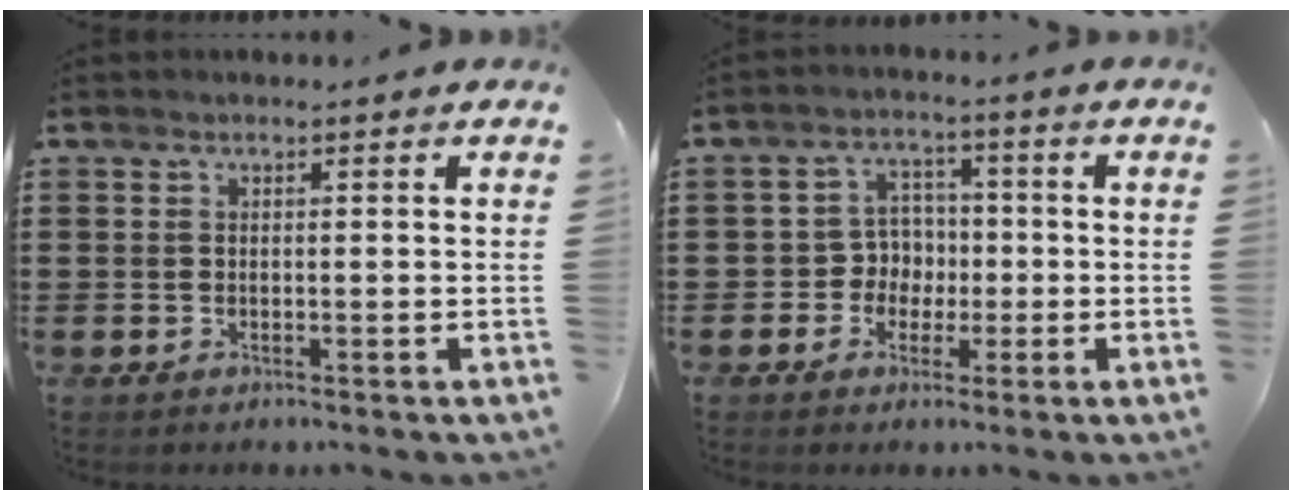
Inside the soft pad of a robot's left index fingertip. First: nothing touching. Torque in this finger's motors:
{"motor_torque": [0.06, 0.27, 0.03, 0.00]}